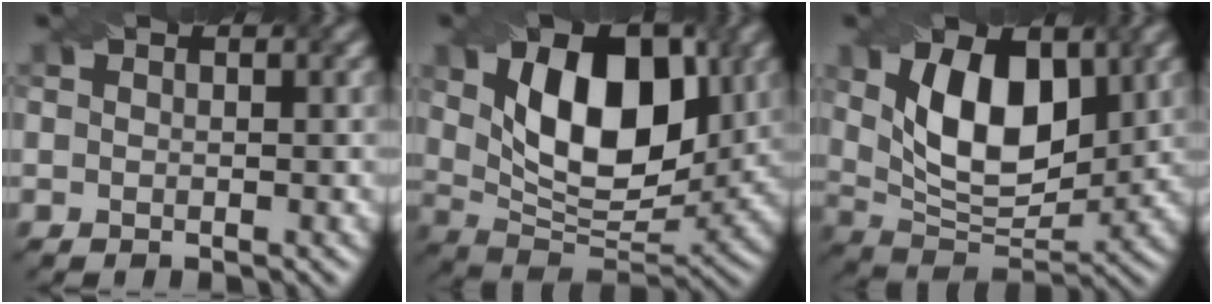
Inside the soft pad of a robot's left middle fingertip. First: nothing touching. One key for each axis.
{"total": 11.5, "fx": 2.7, "fy": 6.5, "fz": 9.2, "tx": -0.143, "ty": 0.002, "tz": 0.044}
{"total": 9.0, "fx": 2.3, "fy": 4.9, "fz": 7.1, "tx": -0.129, "ty": 0.001, "tz": 0.037}